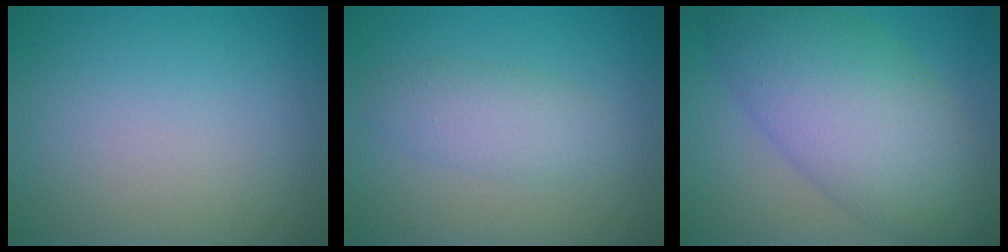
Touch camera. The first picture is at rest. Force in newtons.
{"total": 2.7, "press": 2.7, "slide": 0.0}
{"total": 10.0, "press": 10.0, "slide": 0.0}